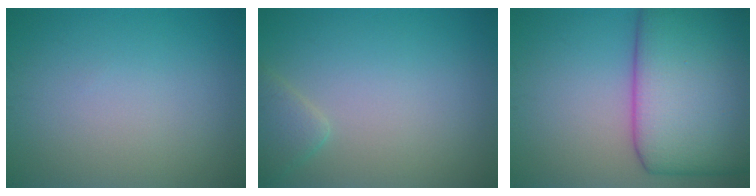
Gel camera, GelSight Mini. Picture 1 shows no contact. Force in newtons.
{"total": 1.9, "press": 1.9, "slide": 0.1}
{"total": 14.6, "press": 14.6, "slide": 0.3}